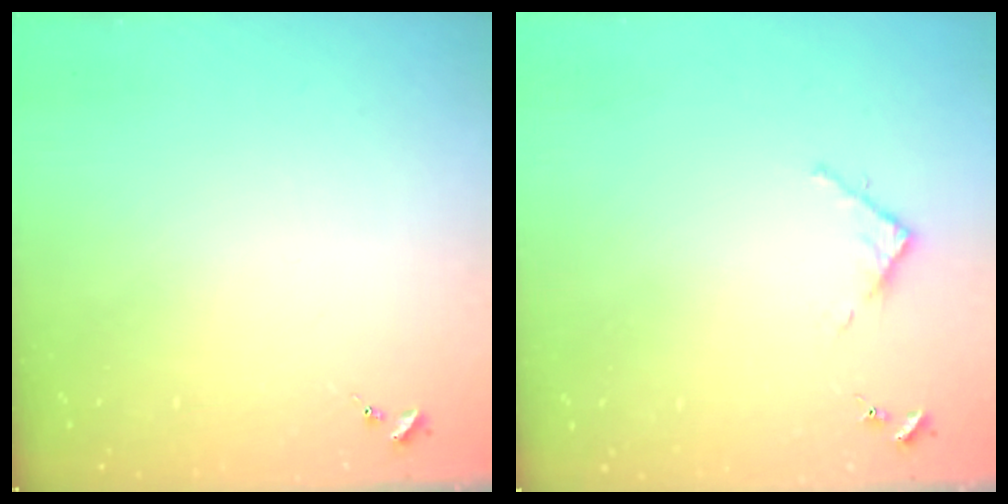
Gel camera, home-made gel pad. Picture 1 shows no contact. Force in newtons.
{"total": 3.3, "press": 3.2, "slide": 0.3}